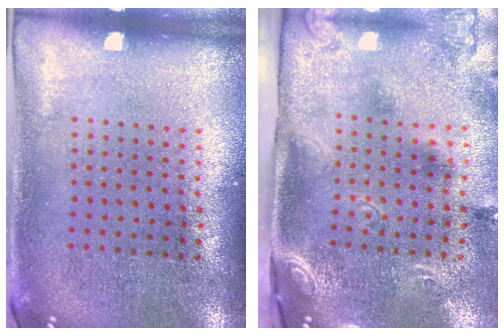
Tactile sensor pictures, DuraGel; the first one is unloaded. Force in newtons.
{"total": 2.9, "press": 1.8, "slide": 2.3}